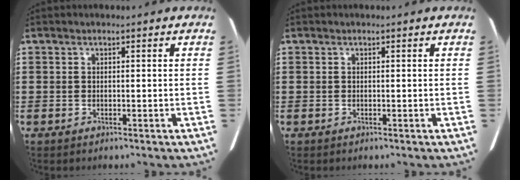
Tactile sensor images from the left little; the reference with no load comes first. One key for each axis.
{"total": 0.0}